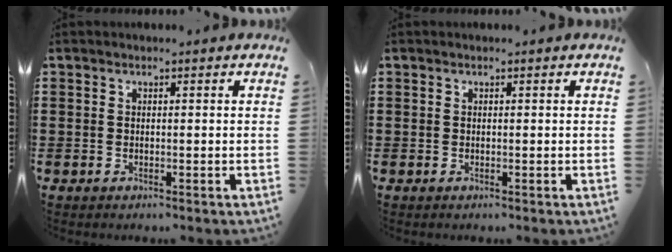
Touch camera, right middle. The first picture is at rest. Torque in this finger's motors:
{"motor_torque": [0.01, -0.01, 0.00, -0.01]}